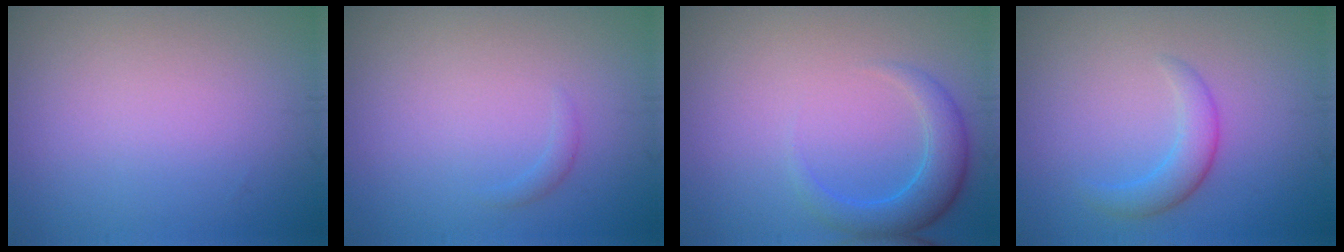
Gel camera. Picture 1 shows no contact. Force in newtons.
{"total": 0.6, "press": 0.6, "slide": 0.0}
{"total": 3.2, "press": 3.2, "slide": 0.2}
{"total": 2.4, "press": 2.4, "slide": 0.2}